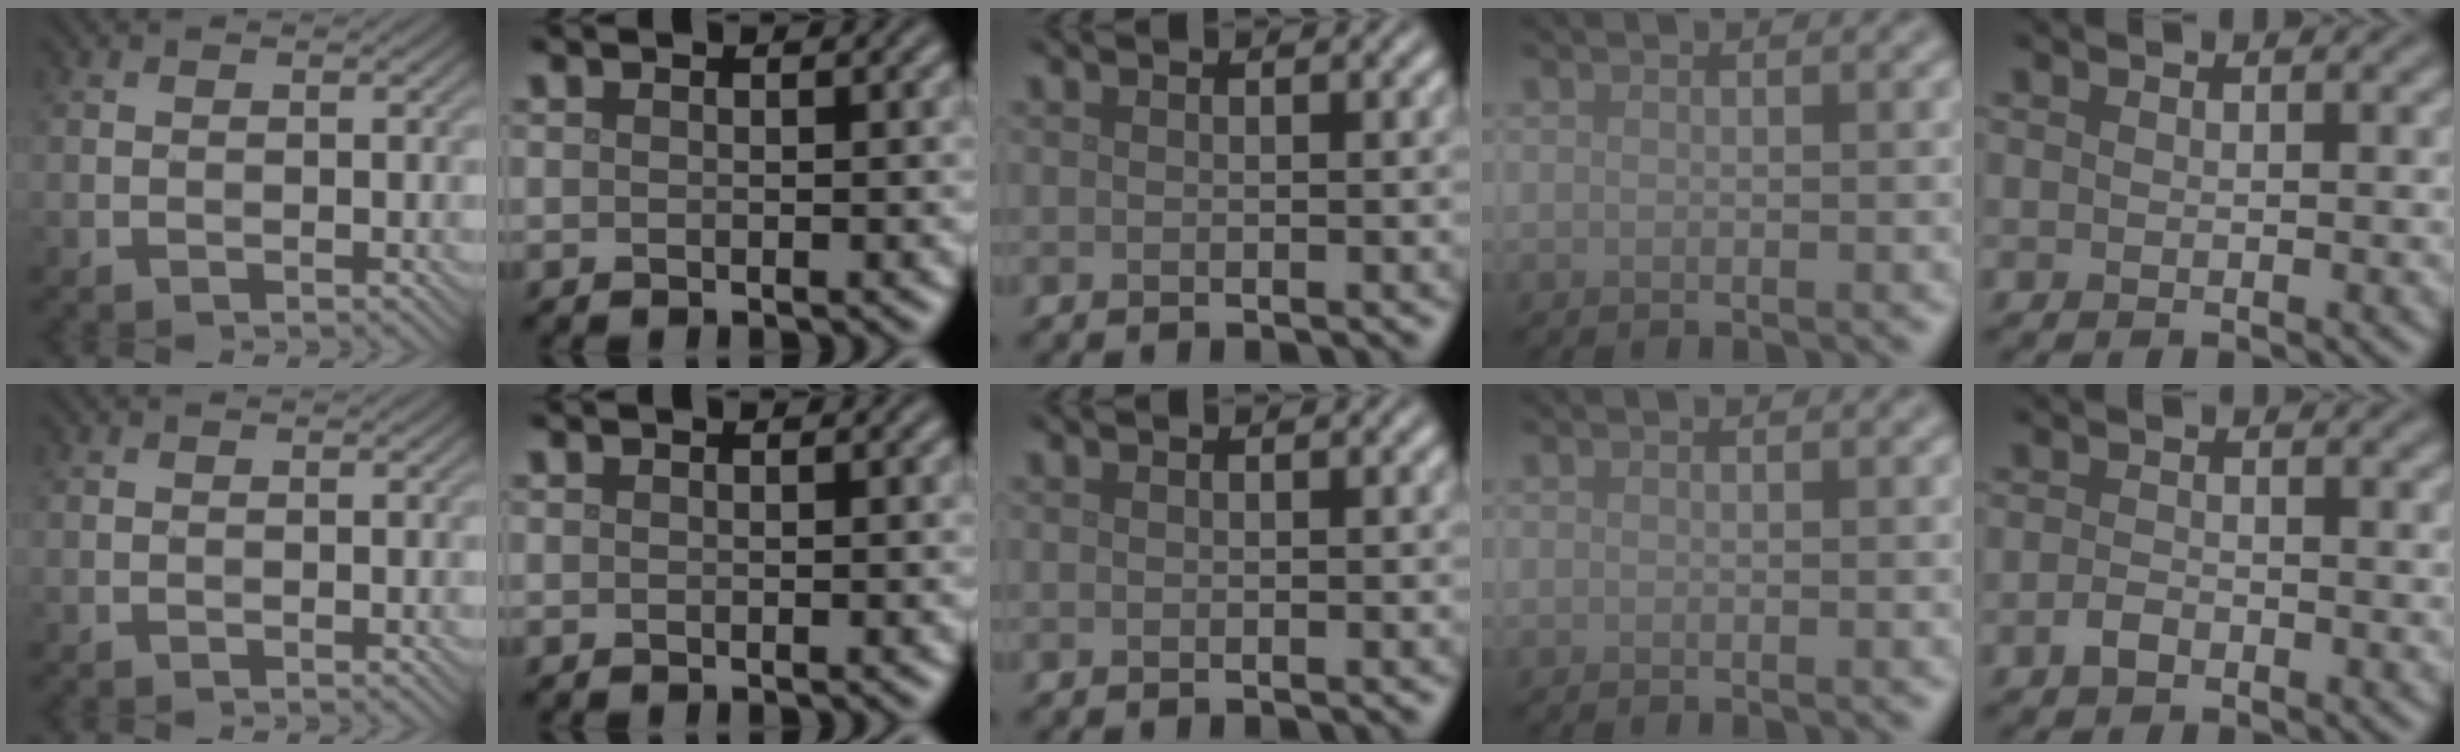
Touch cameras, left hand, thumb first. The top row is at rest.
{"little": {"total": 1.5, "force": [-1.1, 0.7, 0.7], "torque": [-0.014, 0.002, -0.024]}}